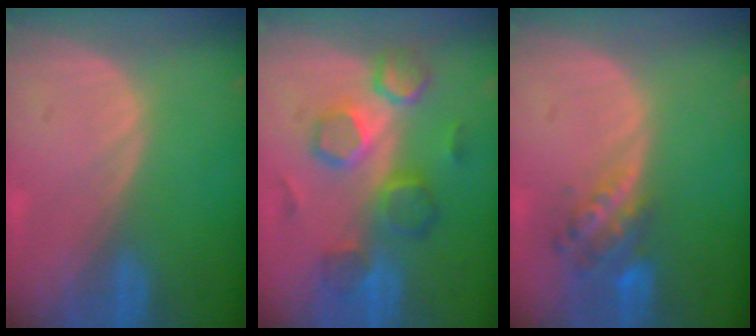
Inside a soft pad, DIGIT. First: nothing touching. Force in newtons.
{"total": 8.3, "press": 8.2, "slide": 1.4}
{"total": 5.7, "press": 5.0, "slide": 2.8}